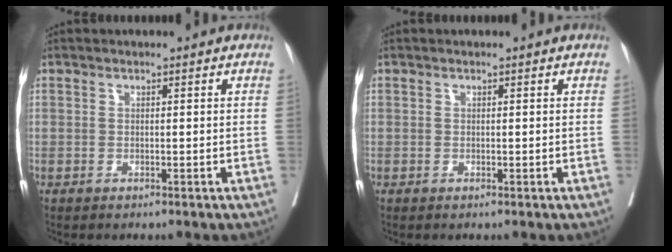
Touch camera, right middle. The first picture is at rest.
{"total": 0.0}